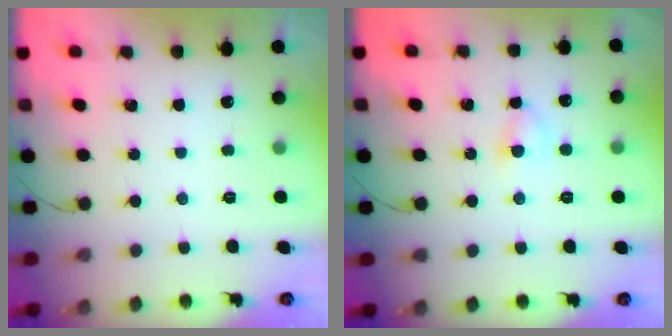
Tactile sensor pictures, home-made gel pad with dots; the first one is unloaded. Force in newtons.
{"total": 4.0, "press": 3.8, "slide": 1.4}